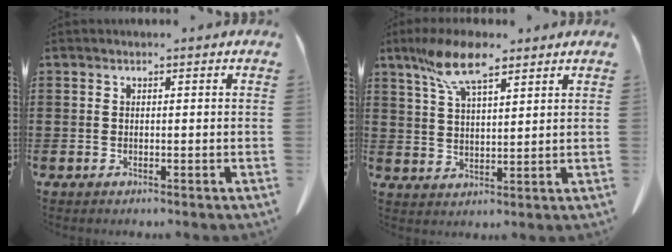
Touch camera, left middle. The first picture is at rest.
{"total": 9.2, "force": [6.2, 2.7, 6.2], "torque": [-0.136, -0.003, 0.113]}